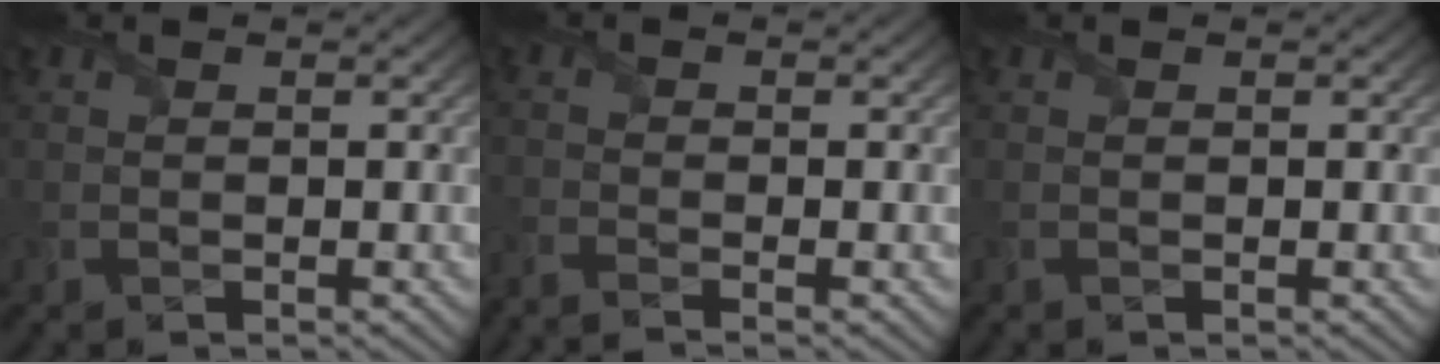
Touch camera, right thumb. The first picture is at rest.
{"total": 2.6, "force": [-2.2, 0.1, 1.4], "torque": [-0.034, -0.006, -0.051]}
{"total": 0.0}